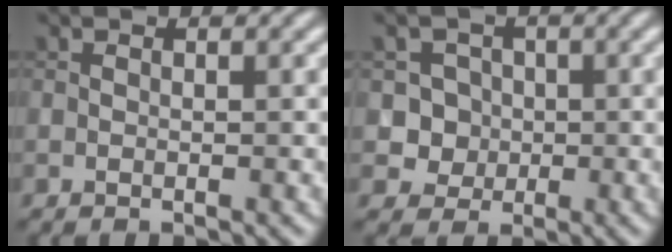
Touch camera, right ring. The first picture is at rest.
{"total": 3.1, "force": [0.1, 3.0, 0.7], "torque": [0.010, 0.004, 0.001]}